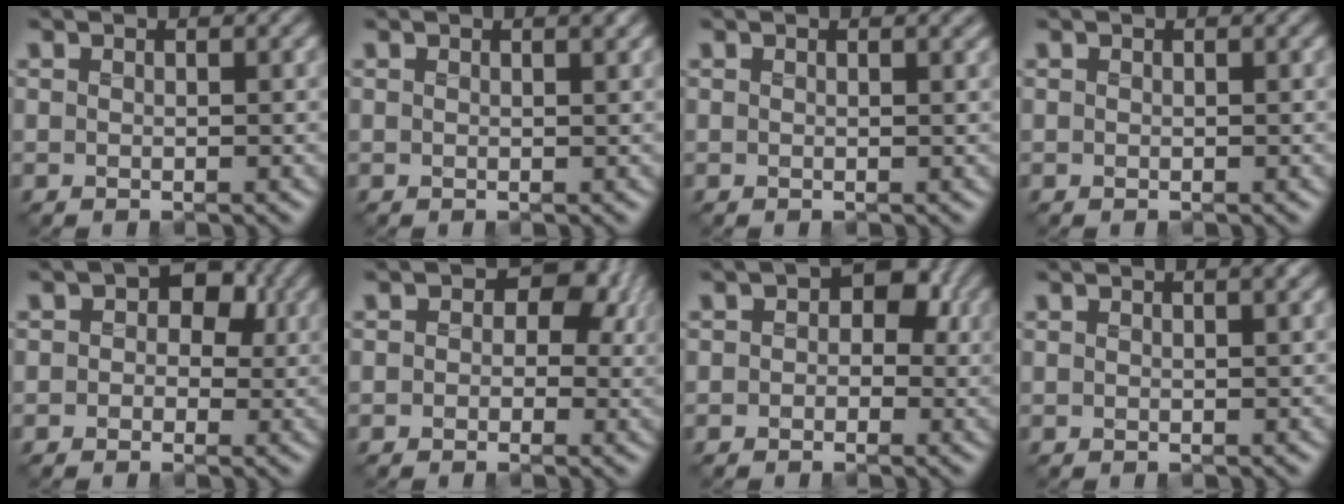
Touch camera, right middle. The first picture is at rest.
{"total": 0.8, "force": [0.5, 0.1, 0.6], "torque": [-0.008, 0.000, 0.006]}
{"total": 0.7, "force": [0.6, 0.1, 0.4], "torque": [-0.006, 0.002, 0.011]}
{"total": 0.0}
{"total": 5.2, "force": [1.2, 3.9, 3.2], "torque": [-0.024, 0.017, -0.020]}
{"total": 6.3, "force": [1.8, 4.6, 4.0], "torque": [-0.034, 0.018, -0.006]}
{"total": 4.6, "force": [0.8, 3.3, 3.0], "torque": [-0.017, 0.012, -0.015]}
{"total": 0.7, "force": [0.4, 0.0, 0.6], "torque": [-0.011, 0.000, 0.005]}